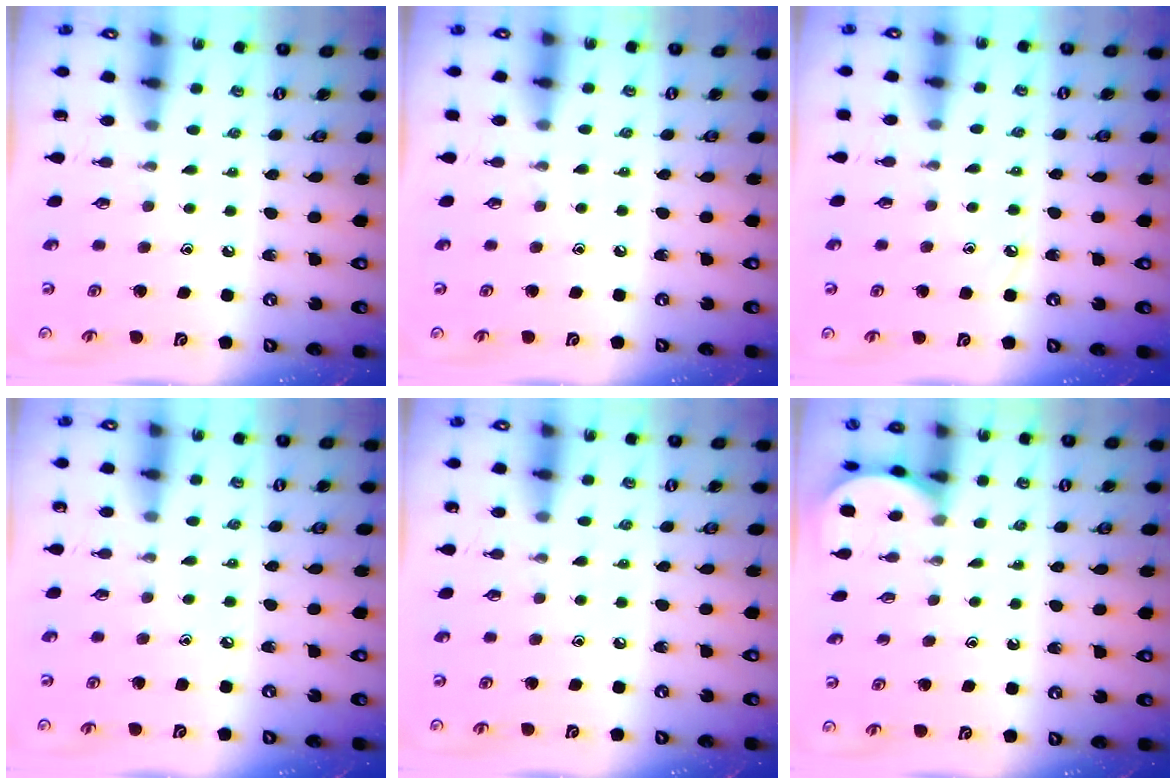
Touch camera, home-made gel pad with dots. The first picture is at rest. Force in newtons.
{"total": 2.8, "press": 2.8, "slide": 0.5}
{"total": 4.9, "press": 4.8, "slide": 0.7}
{"total": 2.4, "press": 2.4, "slide": 0.3}
{"total": 4.2, "press": 4.1, "slide": 0.5}
{"total": 2.0, "press": 2.0, "slide": 0.2}